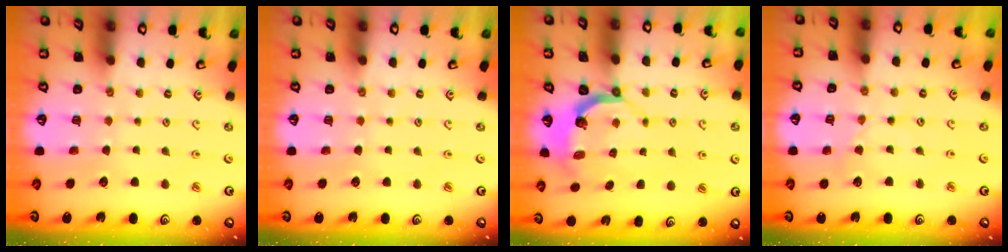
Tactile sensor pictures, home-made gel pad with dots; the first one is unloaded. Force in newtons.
{"total": 0.0}
{"total": 4.4, "press": 3.2, "slide": 3.0}
{"total": 2.3, "press": 2.3, "slide": 0.4}